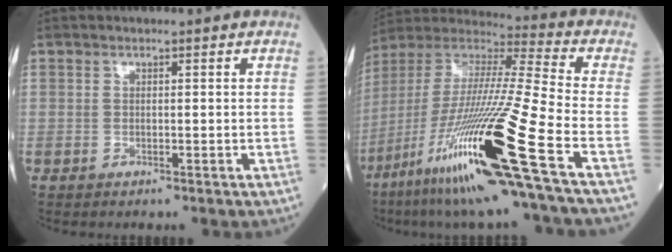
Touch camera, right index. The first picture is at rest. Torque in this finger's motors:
{"motor_torque": [1.88, -0.25, 1.05, 0.21]}